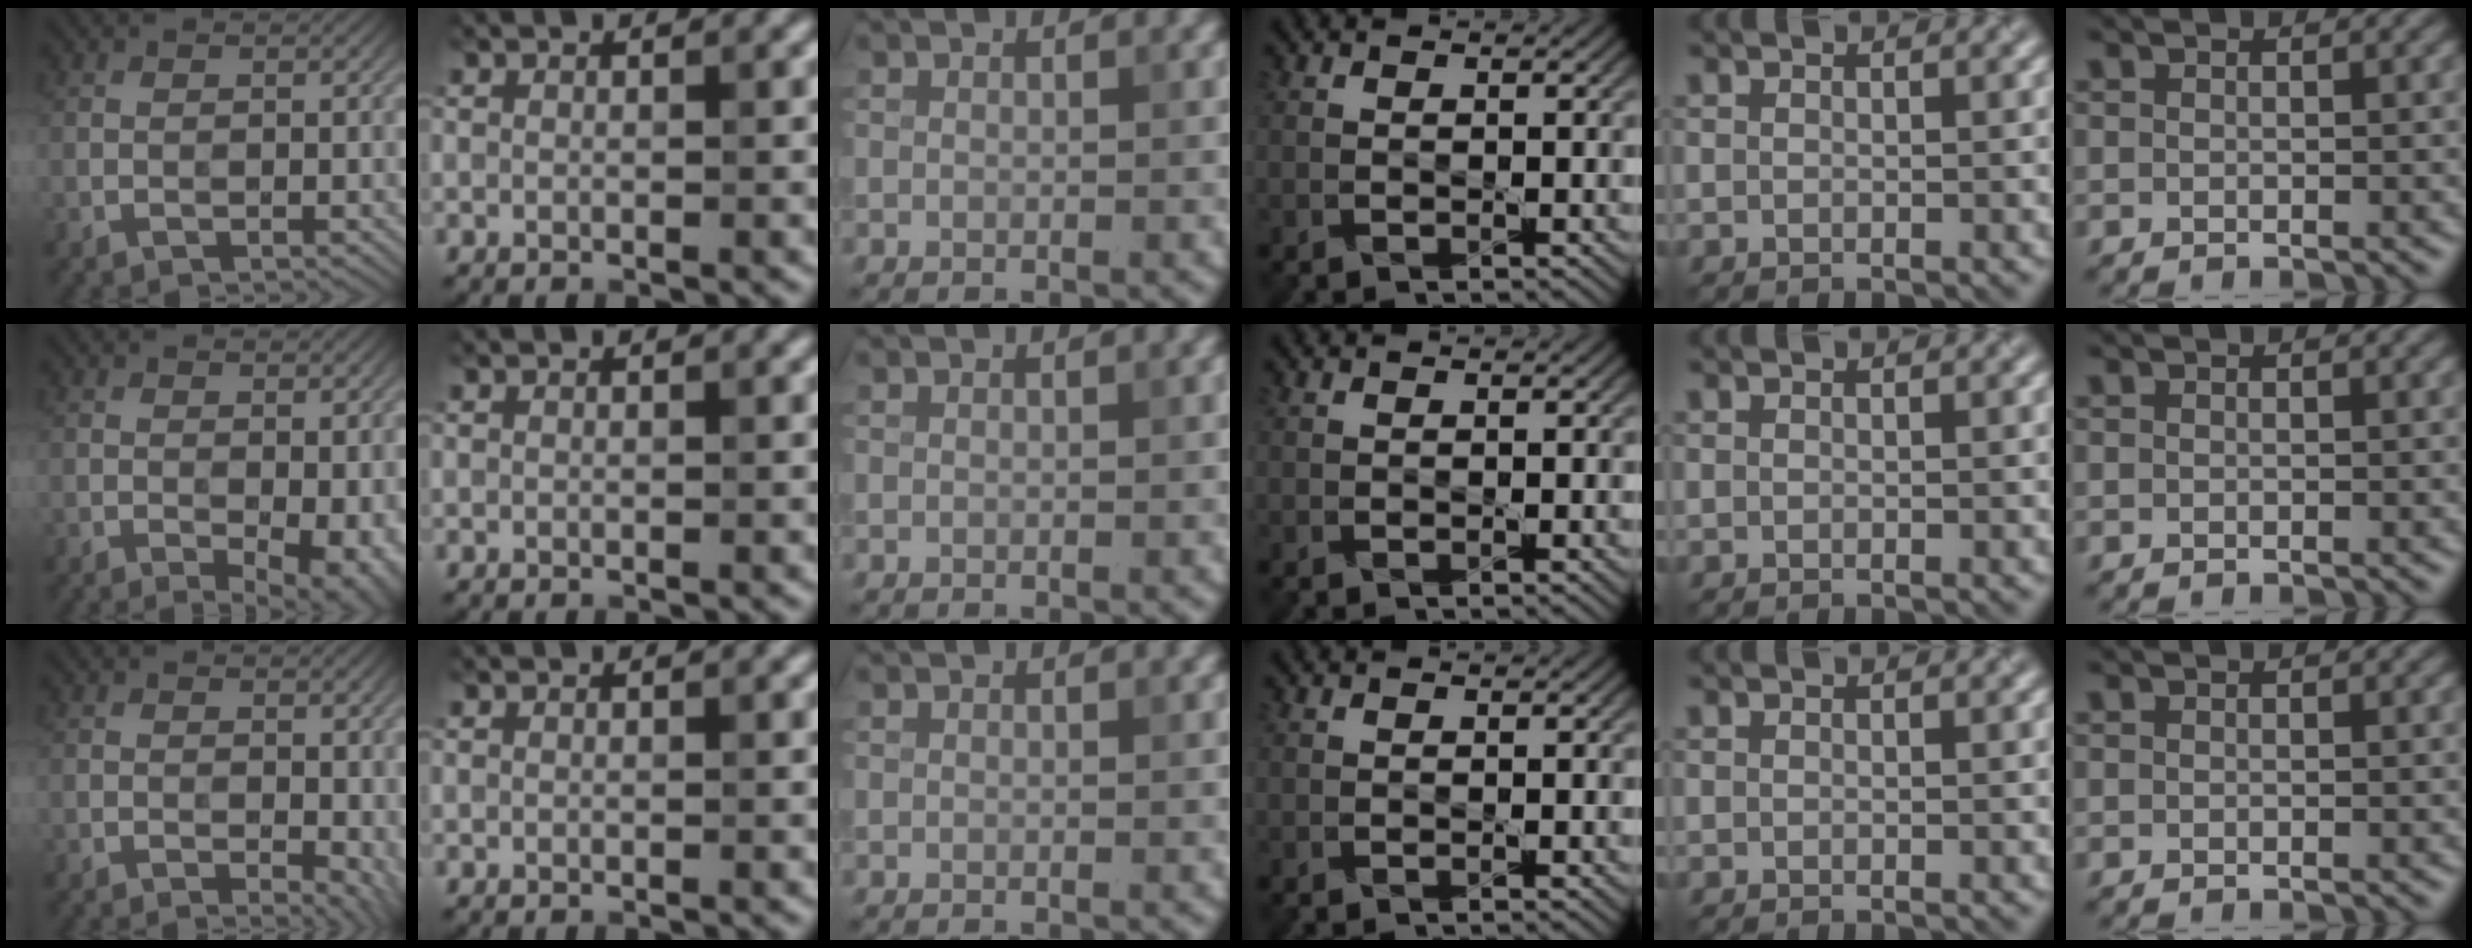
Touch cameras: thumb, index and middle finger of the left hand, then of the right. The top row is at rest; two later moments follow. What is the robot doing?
{"motion": "pour", "object": "oil cruet"}